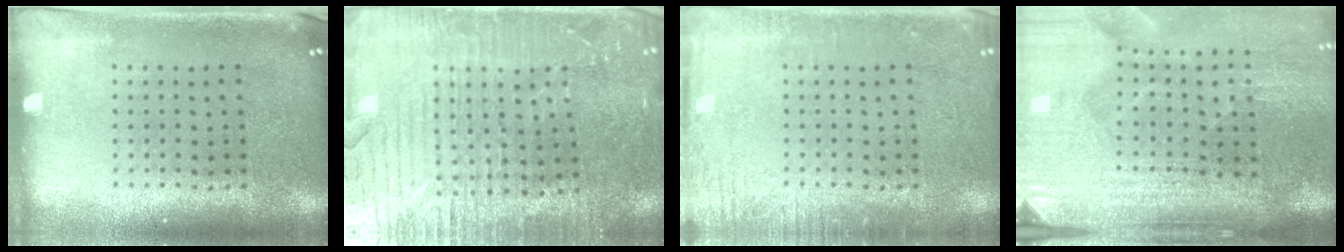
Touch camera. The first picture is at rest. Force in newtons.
{"total": 3.7, "press": 3.6, "slide": 0.8}
{"total": 2.3, "press": 2.2, "slide": 0.3}
{"total": 4.9, "press": 4.1, "slide": 2.7}